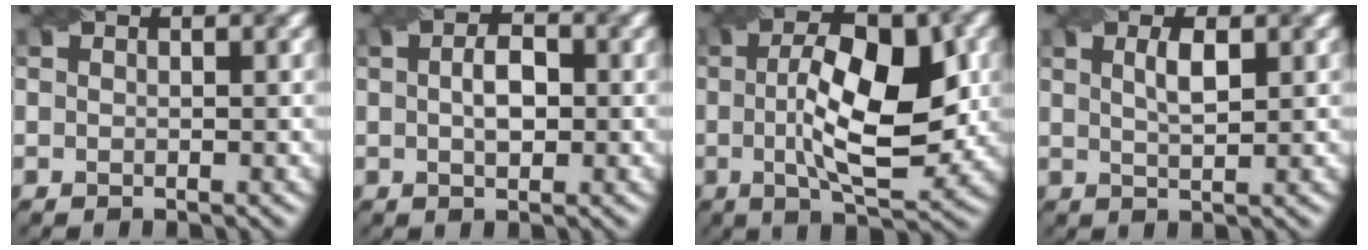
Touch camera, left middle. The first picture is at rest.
{"total": 2.6, "force": [-0.1, 1.4, 2.2], "torque": [-0.045, 0.005, -0.001]}
{"total": 9.9, "force": [0.3, 3.7, 9.2], "torque": [-0.144, 0.006, 0.006]}
{"total": 2.1, "force": [0.6, 0.6, 1.9], "torque": [-0.034, 0.005, 0.013]}